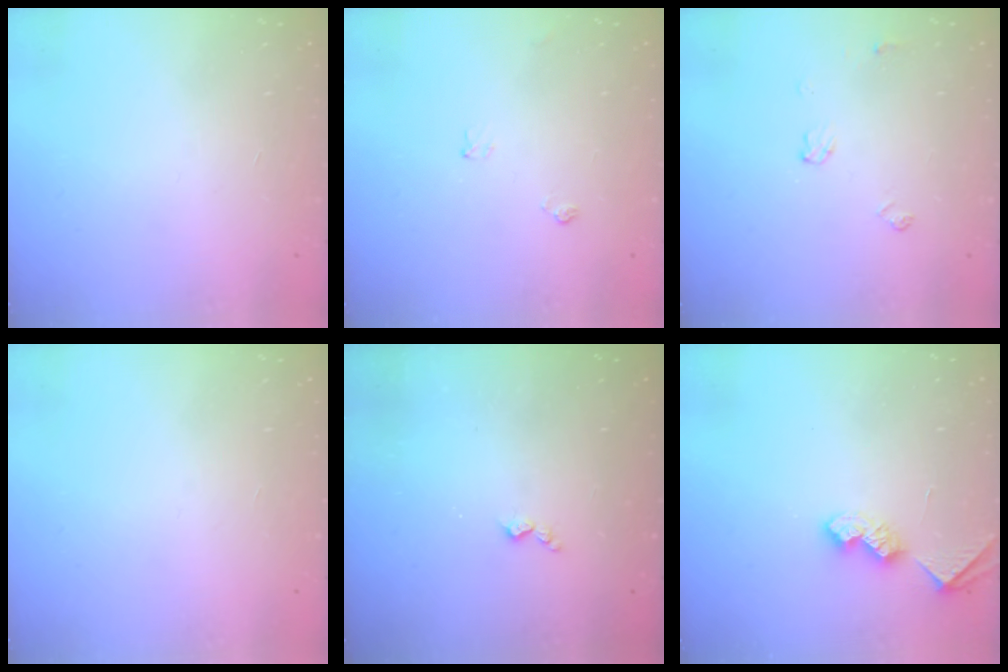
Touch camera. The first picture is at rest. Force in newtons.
{"total": 4.1, "press": 4.1, "slide": 0.5}
{"total": 5.0, "press": 5.0, "slide": 0.7}
{"total": 0.0}
{"total": 3.0, "press": 2.9, "slide": 0.6}
{"total": 7.2, "press": 7.2, "slide": 0.5}